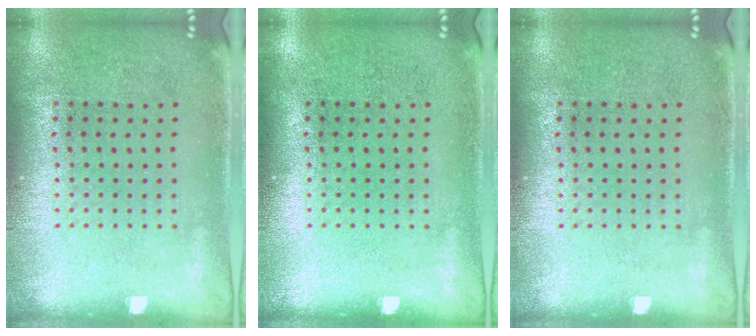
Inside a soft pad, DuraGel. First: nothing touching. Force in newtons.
{"total": 0.0}
{"total": 0.0}